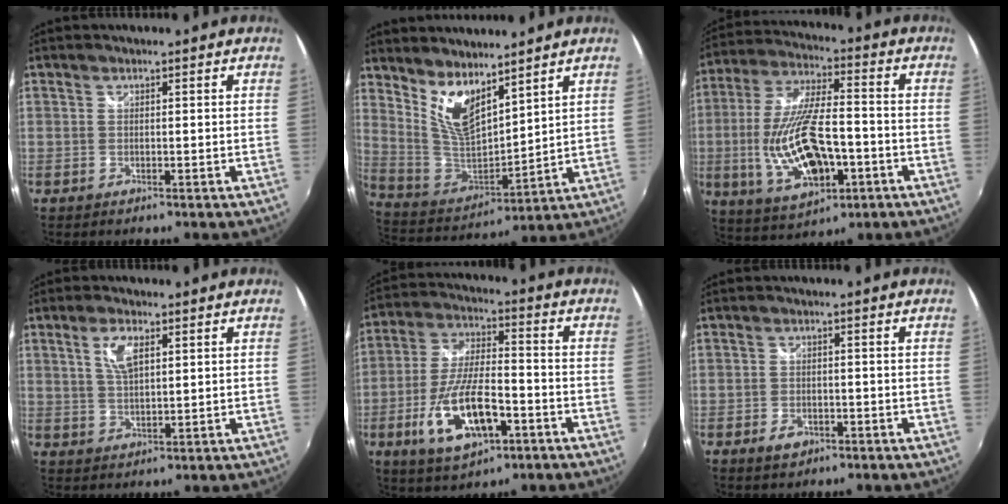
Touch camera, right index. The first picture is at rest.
{"total": 11.9, "force": [8.0, 4.7, 7.5], "torque": [-0.137, -0.014, 0.165]}
{"total": 18.3, "force": [-4.8, 7.6, 16.0], "torque": [-0.340, -0.015, -0.068]}
{"total": 5.5, "force": [2.2, 2.4, 4.4], "torque": [-0.081, 0.004, 0.044]}
{"total": 15.4, "force": [-6.0, 6.1, 12.8], "torque": [-0.267, -0.011, -0.101]}
{"total": 3.1, "force": [-1.8, 2.1, 1.5], "torque": [-0.033, -0.002, -0.029]}